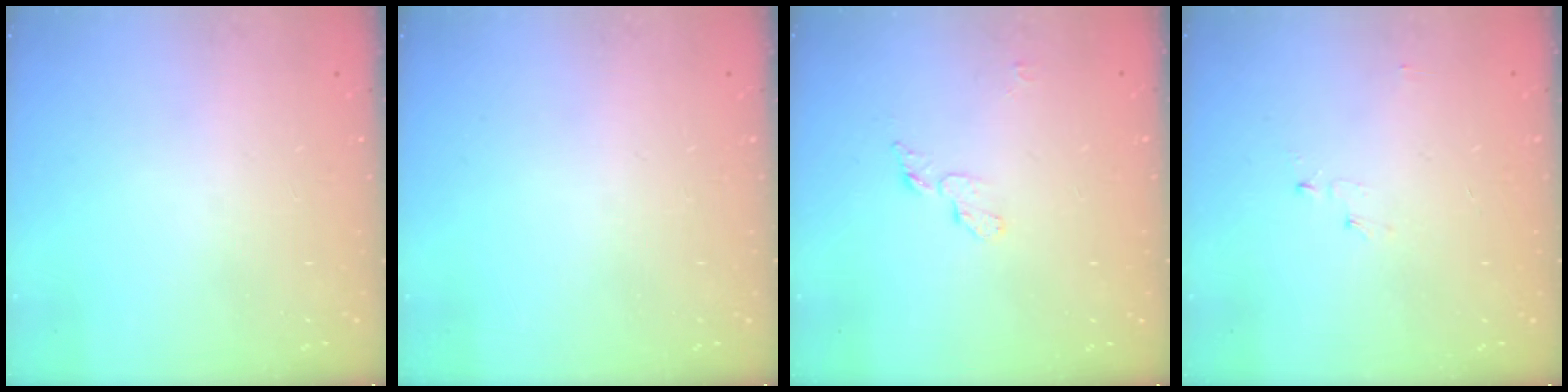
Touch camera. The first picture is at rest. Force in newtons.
{"total": 0.0}
{"total": 4.8, "press": 4.7, "slide": 0.4}
{"total": 2.8, "press": 2.8, "slide": 0.3}